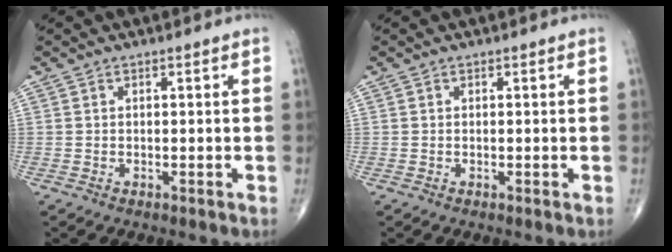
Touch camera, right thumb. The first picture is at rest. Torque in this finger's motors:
{"motor_torque": [0.18, 0.11, -0.15, 0.03, -0.04]}